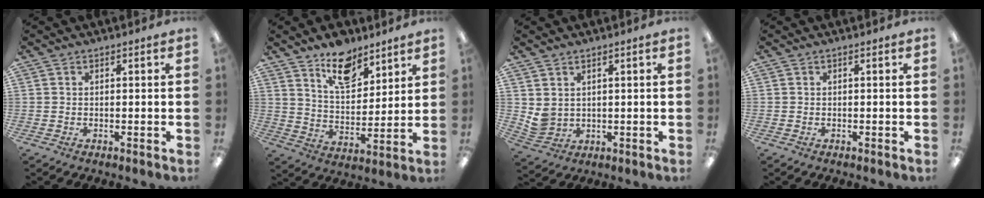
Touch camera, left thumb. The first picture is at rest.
{"total": 12.5, "force": [9.5, 6.0, 5.5], "torque": [-0.081, -0.055, 0.172]}
{"total": 3.9, "force": [2.2, 2.9, 1.2], "torque": [-0.029, -0.008, 0.047]}
{"total": 0.0}